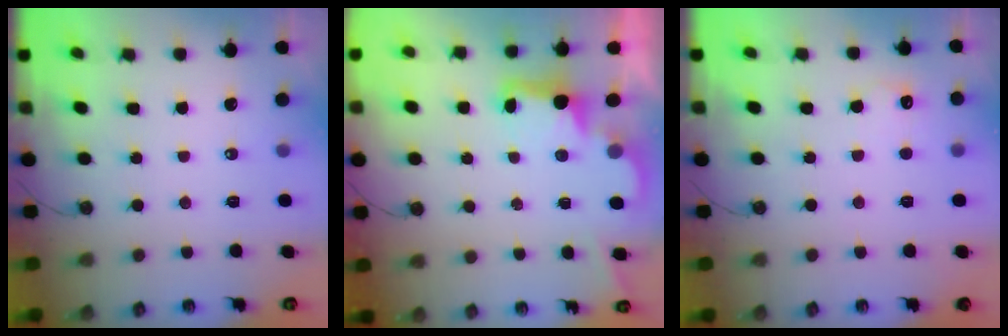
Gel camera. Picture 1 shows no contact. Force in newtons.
{"total": 3.0, "press": 3.0, "slide": 0.6}
{"total": 4.4, "press": 4.2, "slide": 1.1}